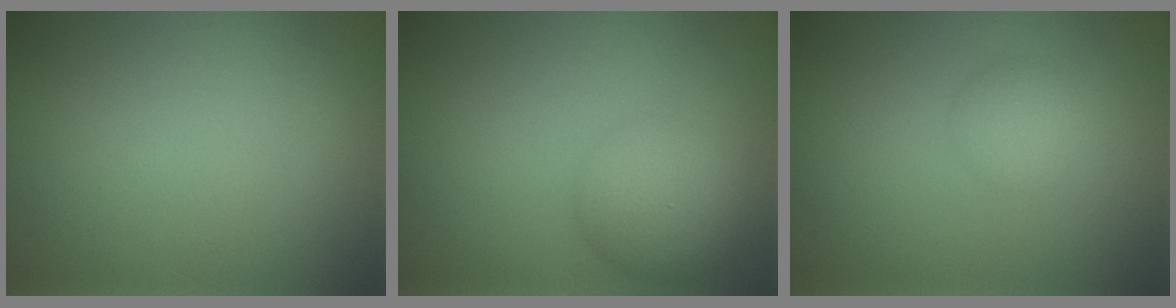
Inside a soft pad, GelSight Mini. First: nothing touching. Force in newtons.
{"total": 4.4, "press": 4.4, "slide": 0.2}
{"total": 2.2, "press": 2.2, "slide": 0.1}